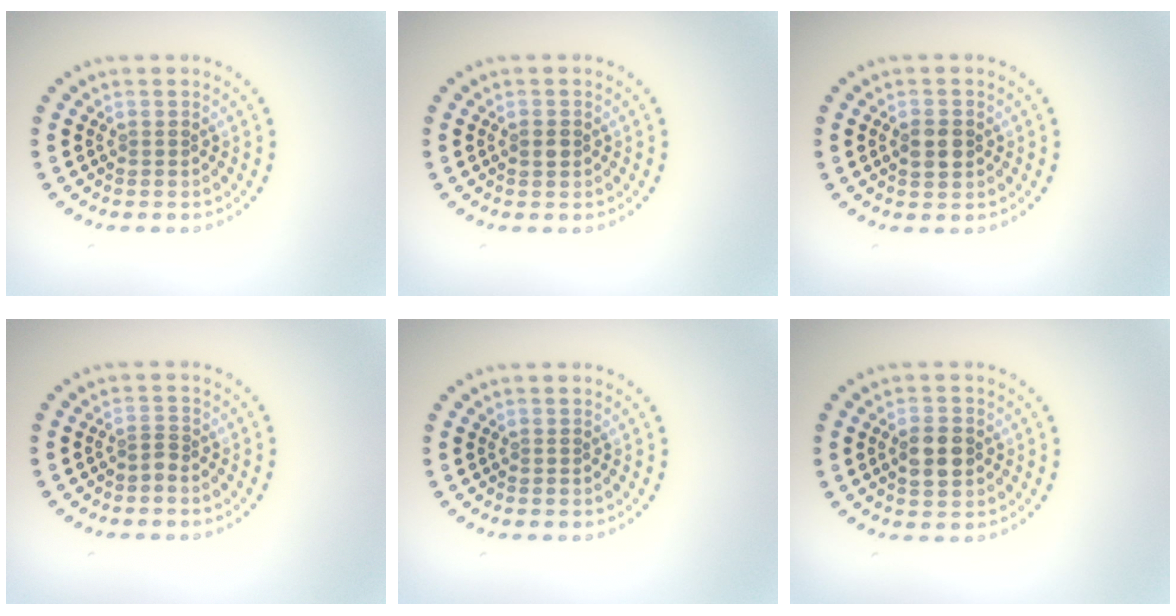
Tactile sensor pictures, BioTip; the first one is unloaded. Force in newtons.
{"total": 1.2, "press": 1.2, "slide": 0.0}
{"total": 2.5, "press": 2.5, "slide": 0.1}
{"total": 0.9, "press": 0.5, "slide": 0.7}
{"total": 0.0}
{"total": 3.4, "press": 3.4, "slide": 0.2}